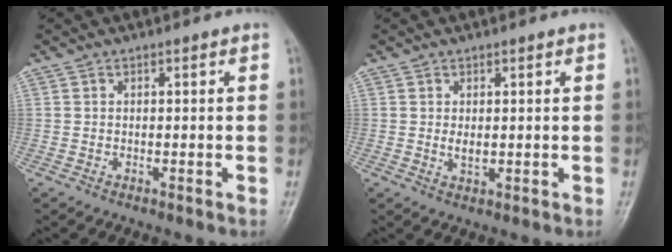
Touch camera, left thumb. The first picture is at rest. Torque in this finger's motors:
{"motor_torque": [0.32, 0.44, 0.61, 0.10, 0.01]}